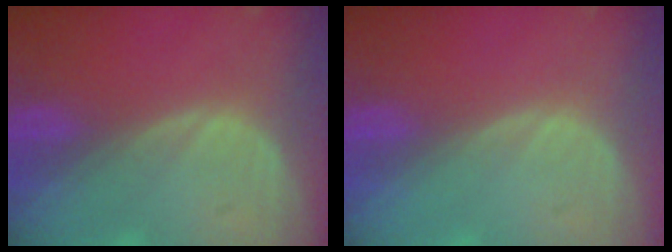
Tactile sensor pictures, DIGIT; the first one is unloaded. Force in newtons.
{"total": 0.0}